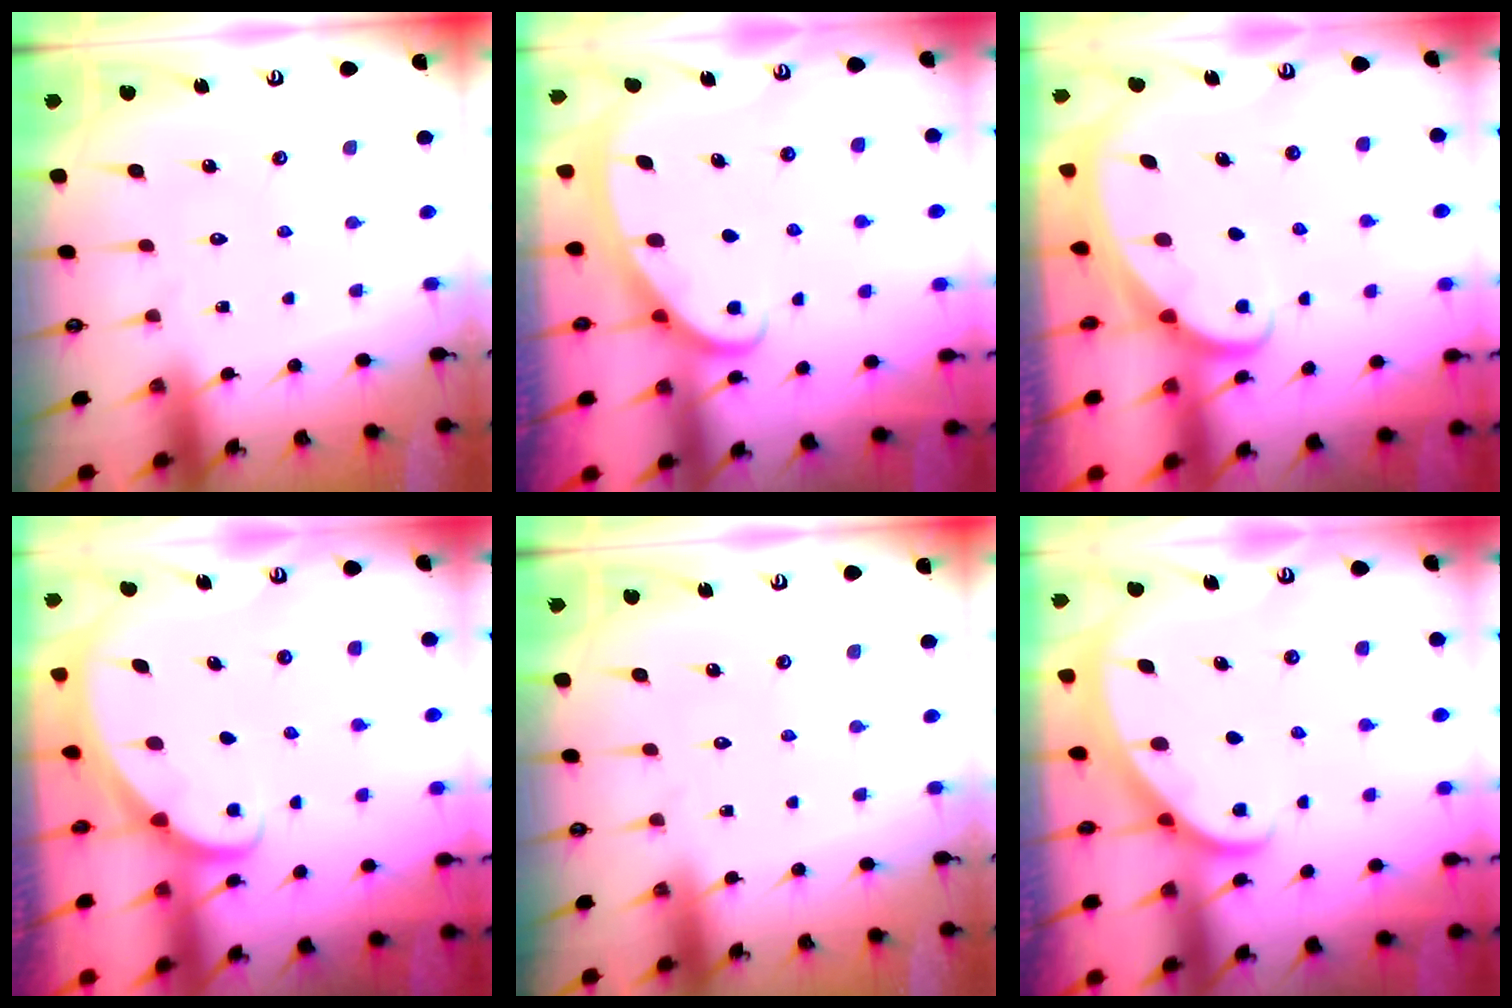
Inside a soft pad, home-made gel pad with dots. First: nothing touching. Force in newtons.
{"total": 2.5, "press": 2.5, "slide": 0.4}
{"total": 2.9, "press": 2.9, "slide": 0.3}
{"total": 1.6, "press": 1.6, "slide": 0.0}
{"total": 0.0}
{"total": 1.4, "press": 1.4, "slide": 0.1}